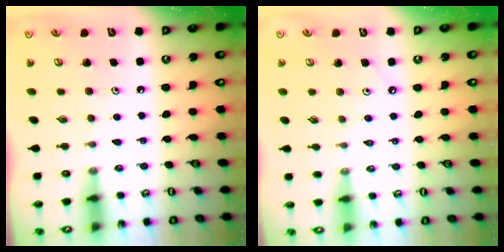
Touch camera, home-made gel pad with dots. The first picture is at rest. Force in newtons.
{"total": 2.0, "press": 1.9, "slide": 0.4}